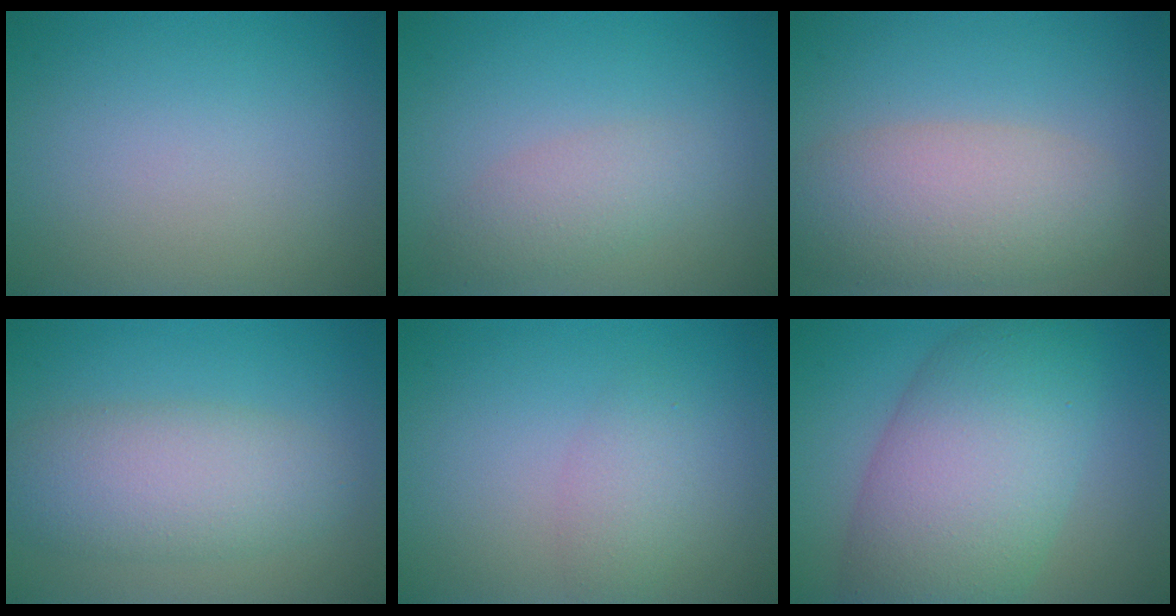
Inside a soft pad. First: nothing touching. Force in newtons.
{"total": 2.4, "press": 2.4, "slide": 0.1}
{"total": 6.0, "press": 6.0, "slide": 0.4}
{"total": 5.6, "press": 5.6, "slide": 0.1}
{"total": 2.0, "press": 2.0, "slide": 0.1}
{"total": 10.8, "press": 10.8, "slide": 0.4}